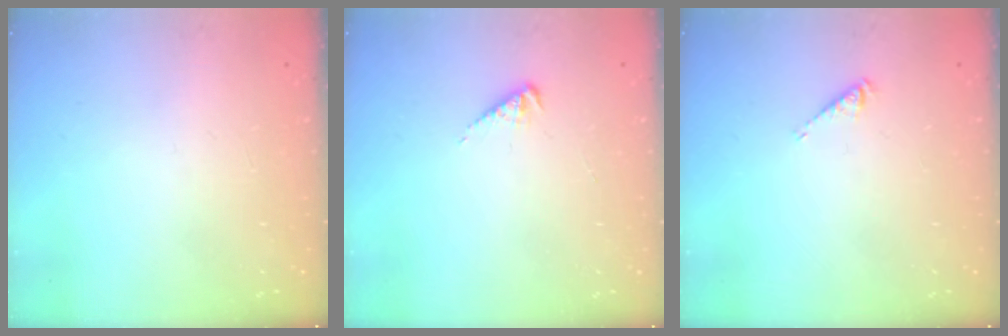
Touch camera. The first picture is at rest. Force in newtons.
{"total": 2.9, "press": 2.9, "slide": 0.6}
{"total": 3.4, "press": 3.4, "slide": 0.6}